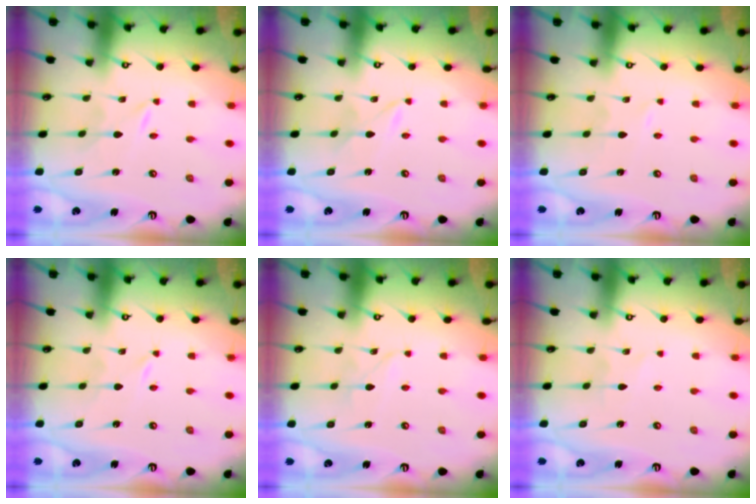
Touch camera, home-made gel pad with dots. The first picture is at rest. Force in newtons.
{"total": 1.7, "press": 1.7, "slide": 0.2}
{"total": 1.6, "press": 1.6, "slide": 0.2}
{"total": 0.0}
{"total": 1.8, "press": 1.8, "slide": 0.1}
{"total": 2.0, "press": 2.0, "slide": 0.2}